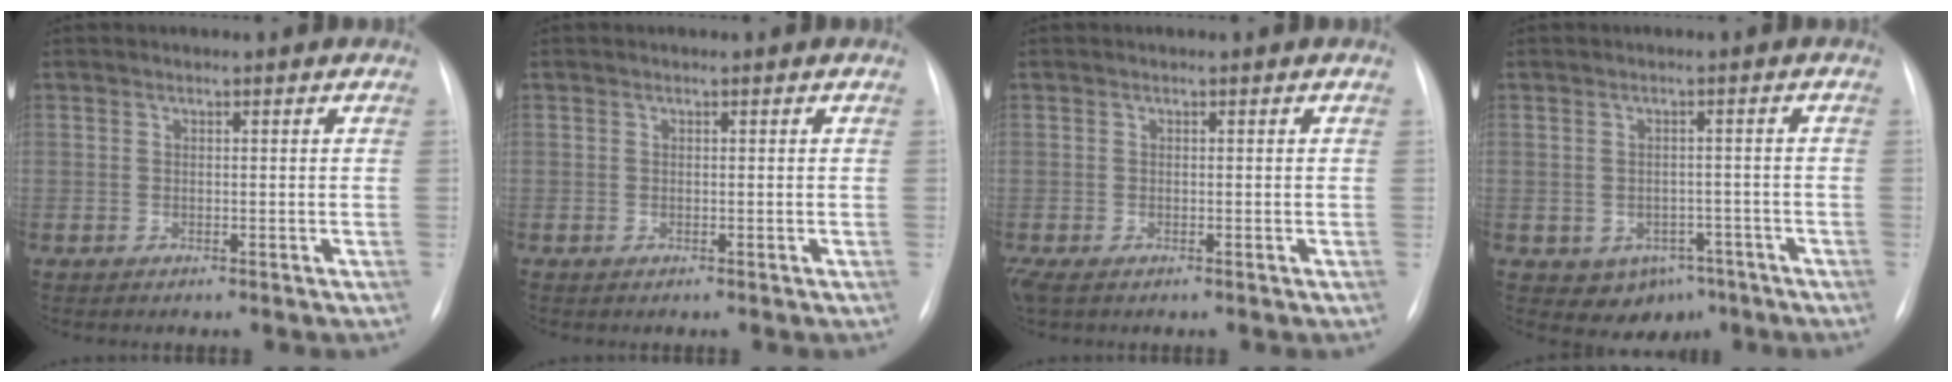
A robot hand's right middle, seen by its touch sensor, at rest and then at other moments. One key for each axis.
{"total": 0.0}
{"total": 2.9, "fx": -1.9, "fy": 1.3, "fz": 1.7, "tx": -0.040, "ty": -0.010, "tz": -0.030}
{"total": 5.5, "fx": -3.1, "fy": 4.2, "fz": 2.0, "tx": -0.020, "ty": 0.011, "tz": -0.031}